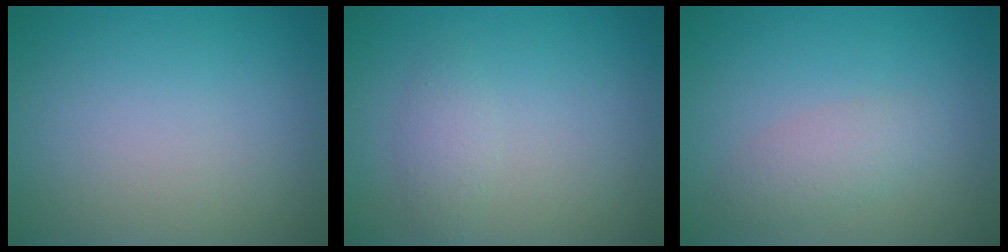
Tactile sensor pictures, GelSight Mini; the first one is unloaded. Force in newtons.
{"total": 1.5, "press": 1.5, "slide": 0.1}
{"total": 2.1, "press": 2.1, "slide": 0.0}